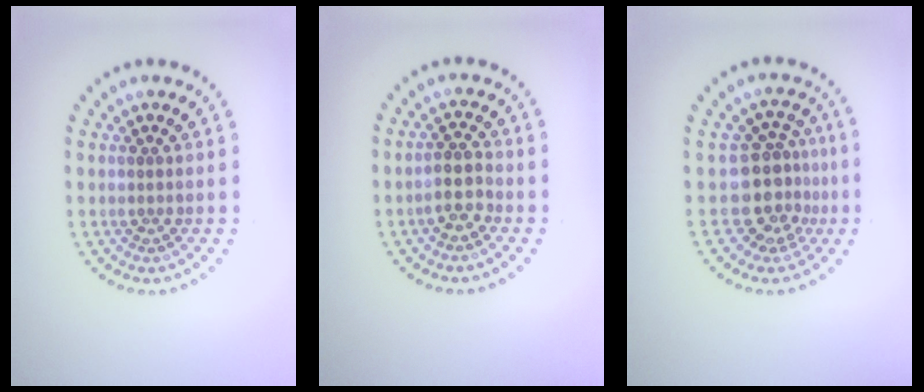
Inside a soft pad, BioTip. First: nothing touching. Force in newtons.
{"total": 2.3, "press": 2.1, "slide": 1.0}
{"total": 4.1, "press": 3.2, "slide": 2.5}